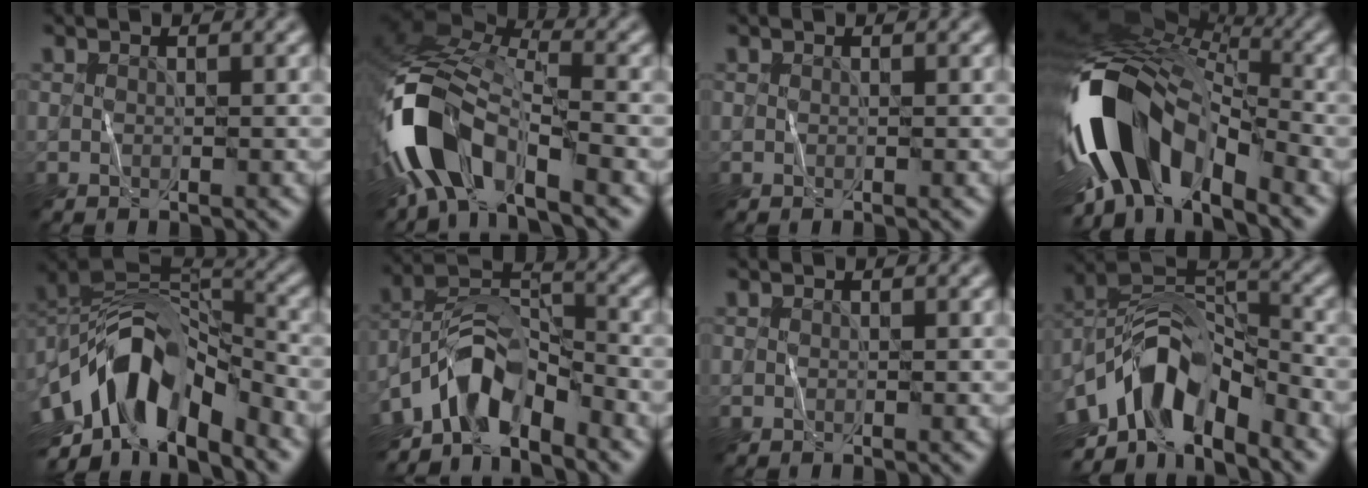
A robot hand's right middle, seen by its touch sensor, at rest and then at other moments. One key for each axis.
{"total": 11.0, "fx": -5.6, "fy": 5.2, "fz": 7.9, "tx": -0.151, "ty": 0.003, "tz": -0.114}
{"total": 0.0}
{"total": 14.1, "fx": -4.8, "fy": 7.5, "fz": 11.0, "tx": -0.208, "ty": 0.009, "tz": -0.097}
{"total": 12.8, "fx": -5.4, "fy": 6.4, "fz": 9.7, "tx": -0.162, "ty": 0.007, "tz": -0.100}
{"total": 7.1, "fx": -5.0, "fy": 3.1, "fz": 3.9, "tx": -0.051, "ty": 0.007, "tz": -0.103}
{"total": 0.0}
{"total": 10.9, "fx": -5.9, "fy": 4.9, "fz": 7.7, "tx": -0.127, "ty": 0.008, "tz": -0.115}